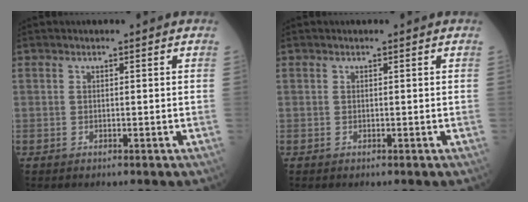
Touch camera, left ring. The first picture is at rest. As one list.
[{"total": 0.0}]